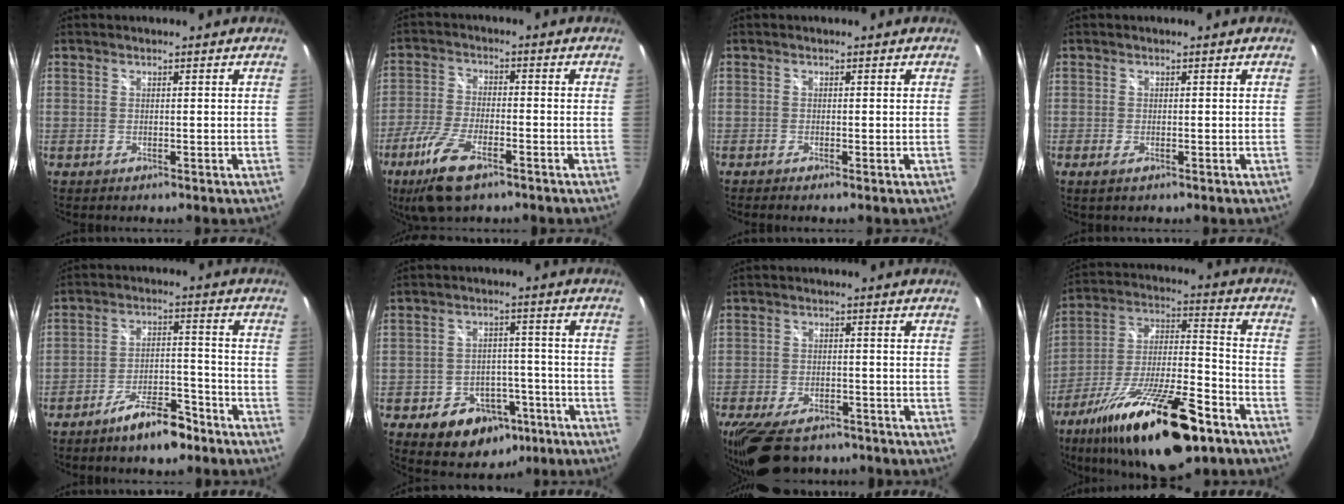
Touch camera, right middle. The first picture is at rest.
{"total": 10.5, "force": [-6.4, 3.8, 7.5], "torque": [-0.177, -0.020, -0.124]}
{"total": 0.6, "force": [-0.5, -0.2, 0.4], "torque": [-0.006, -0.003, -0.011]}
{"total": 1.2, "force": [-0.6, 0.4, 0.9], "torque": [-0.019, -0.005, -0.010]}
{"total": 8.9, "force": [-6.9, 2.8, 5.0], "torque": [-0.089, 0.017, -0.104]}
{"total": 12.6, "force": [-6.9, 8.9, 5.5], "torque": [-0.114, 0.025, -0.075]}
{"total": 15.0, "force": [-11.3, 6.7, 7.1], "torque": [-0.171, -0.021, -0.180]}
{"total": 26.8, "force": [-16.3, 7.8, 19.8], "torque": [-0.348, -0.034, -0.270]}